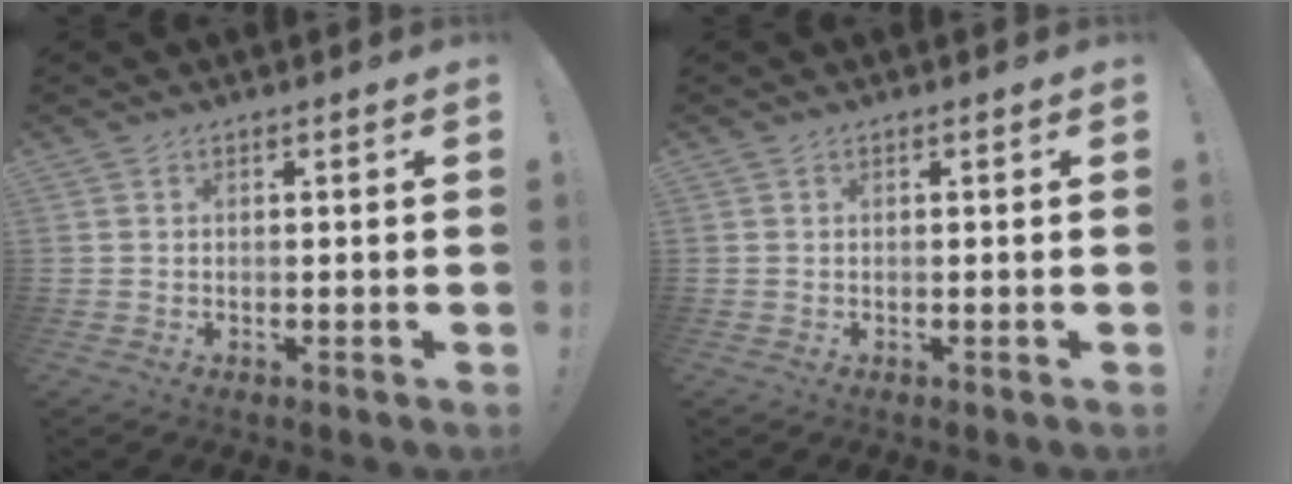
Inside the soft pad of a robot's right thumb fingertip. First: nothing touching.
{"total": 0.0}